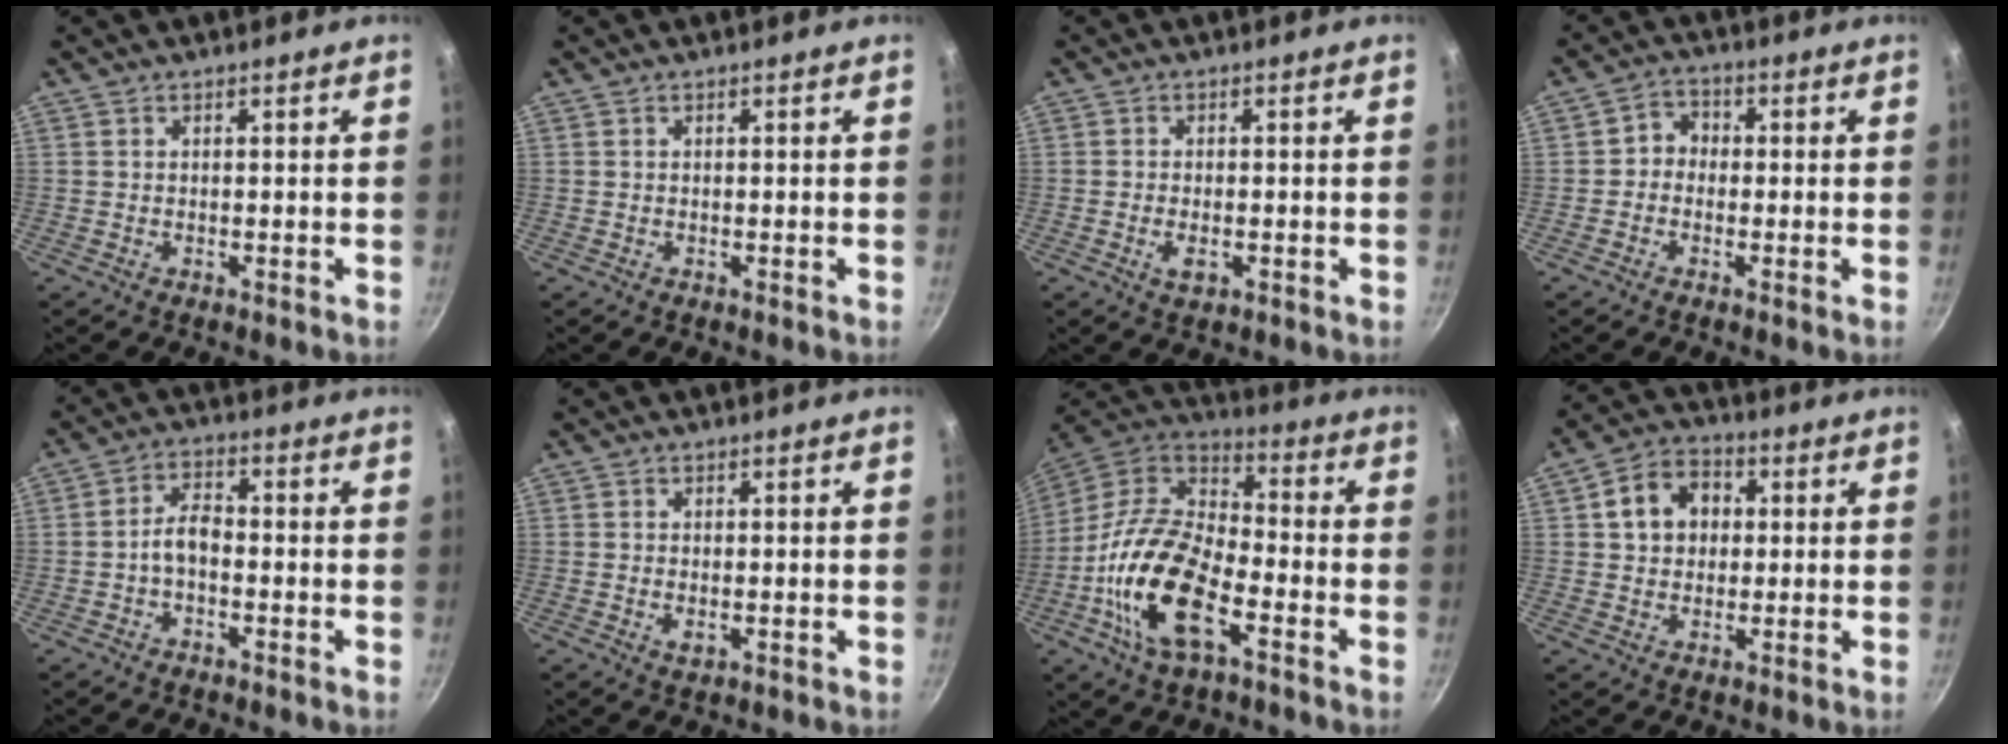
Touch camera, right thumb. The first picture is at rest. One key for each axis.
{"total": 0.0}
{"total": 3.0, "fx": -0.9, "fy": 1.6, "fz": 2.3, "tx": -0.045, "ty": 0.001, "tz": -0.016}
{"total": 3.6, "fx": -0.5, "fy": 3.2, "fz": 1.6, "tx": -0.007, "ty": 0.013, "tz": -0.022}
{"total": 4.8, "fx": -1.5, "fy": 2.7, "fz": 3.6, "tx": -0.057, "ty": 0.028, "tz": -0.033}
{"total": 2.1, "fx": -0.4, "fy": 1.3, "fz": 1.6, "tx": -0.028, "ty": -0.004, "tz": -0.005}
{"total": 19.8, "fx": -7.1, "fy": 9.8, "fz": 15.7, "tx": -0.290, "ty": 0.035, "tz": -0.151}
{"total": 9.4, "fx": 1.8, "fy": 7.5, "fz": 5.3, "tx": -0.060, "ty": 0.016, "tz": 0.018}